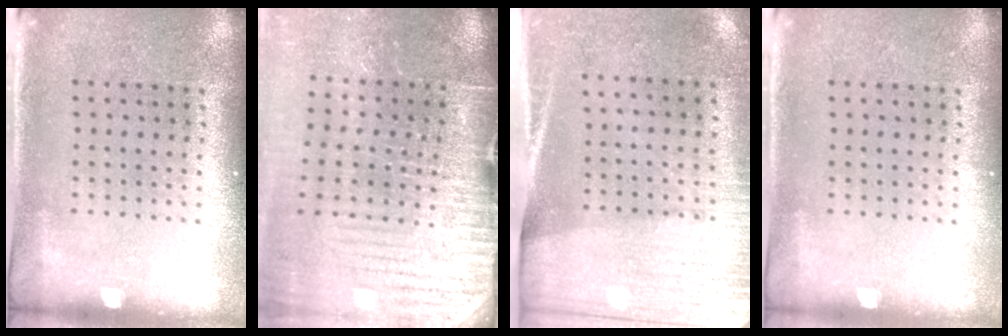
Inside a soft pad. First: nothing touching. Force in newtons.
{"total": 4.1, "press": 3.9, "slide": 1.3}
{"total": 2.8, "press": 2.5, "slide": 1.3}
{"total": 0.0}